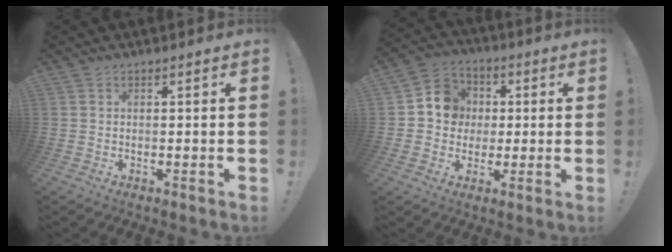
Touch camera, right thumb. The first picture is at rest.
{"total": 10.5, "force": [0.8, 9.8, 3.6], "torque": [-0.034, 0.009, 0.022]}